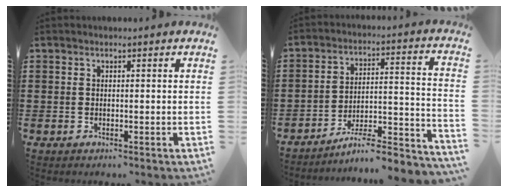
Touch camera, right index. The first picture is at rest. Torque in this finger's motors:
{"motor_torque": [-0.36, 0.35, 0.00, 0.00]}